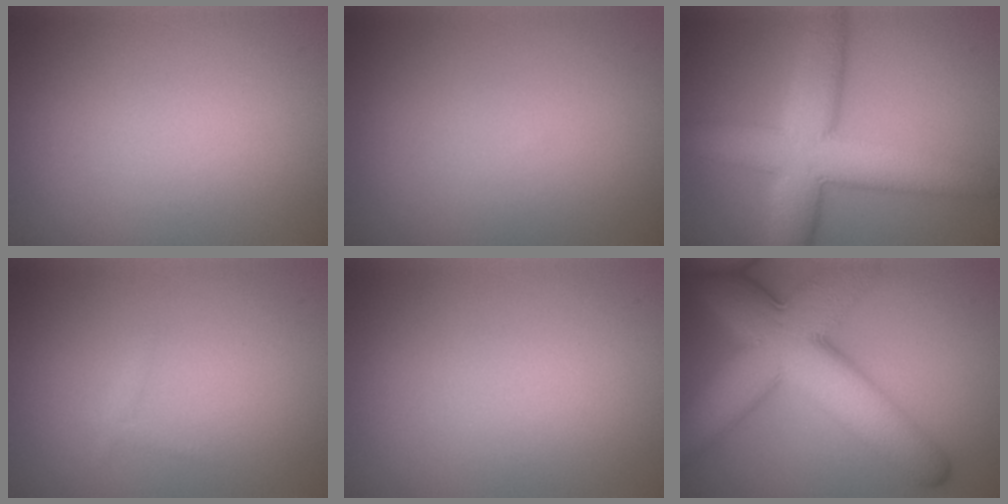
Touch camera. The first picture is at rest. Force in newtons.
{"total": 0.0}
{"total": 8.9, "press": 8.9, "slide": 0.5}
{"total": 0.5, "press": 0.5, "slide": 0.0}
{"total": 0.0}
{"total": 11.8, "press": 11.8, "slide": 0.1}